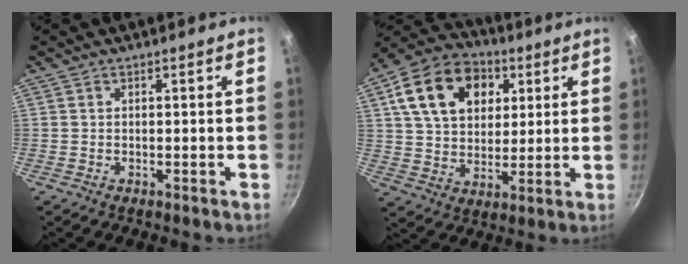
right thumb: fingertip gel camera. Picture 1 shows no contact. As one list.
[{"total": 18.7, "force": [6.5, 13.4, 11.3], "torque": [-0.171, 0.006, 0.102]}]